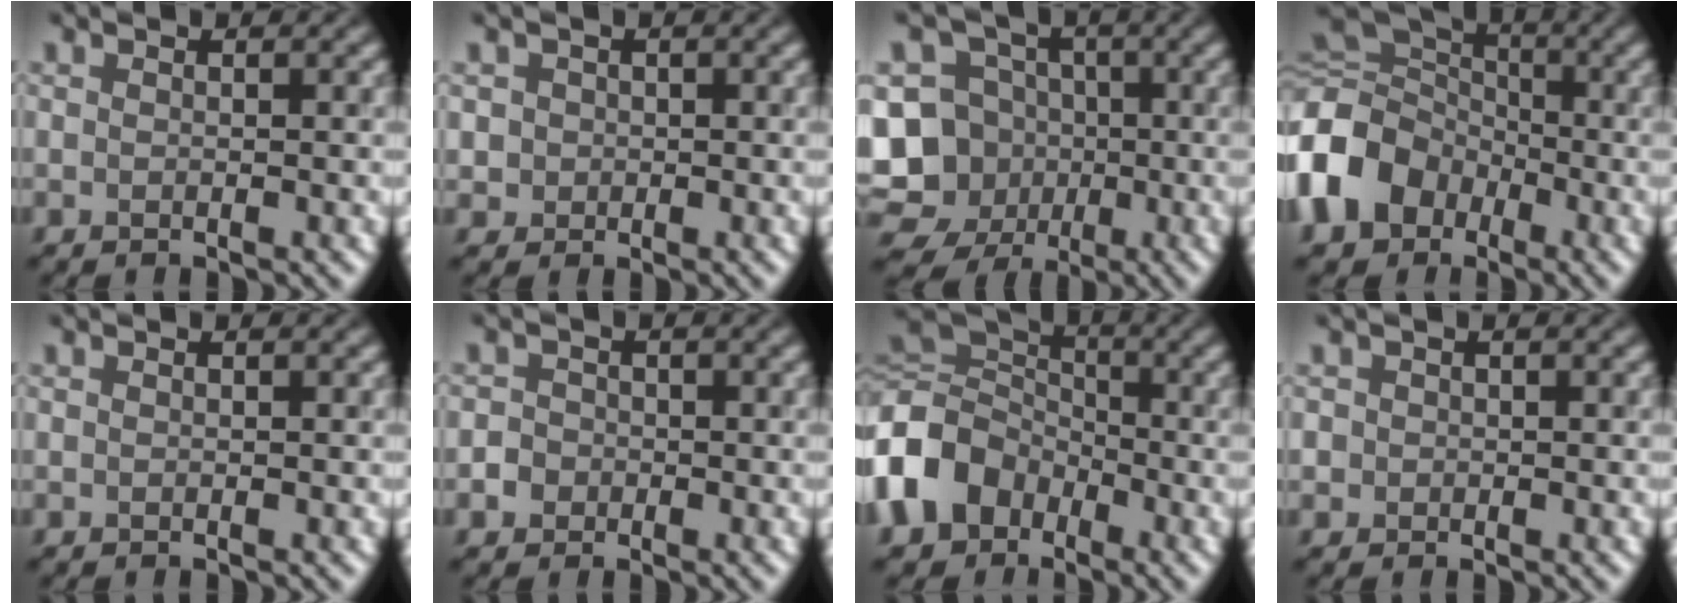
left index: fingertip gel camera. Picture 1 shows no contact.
{"total": 1.6, "force": [0.3, 1.5, 0.3], "torque": [0.004, 0.002, 0.014]}
{"total": 12.0, "force": [-3.1, 11.1, 3.5], "torque": [-0.083, 0.001, -0.066]}
{"total": 12.1, "force": [-3.4, 10.0, 5.9], "torque": [-0.151, -0.021, -0.087]}
{"total": 0.0}
{"total": 2.3, "force": [-0.7, 2.1, 0.7], "torque": [0.005, 0.008, -0.023]}
{"total": 9.1, "force": [-2.9, 7.3, 4.5], "torque": [-0.117, -0.005, -0.074]}
{"total": 1.1, "force": [0.1, 1.1, 0.2], "torque": [0.008, -0.003, -0.001]}